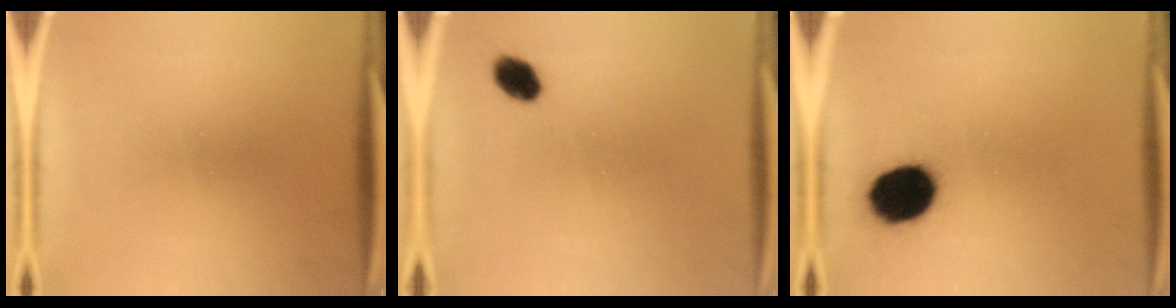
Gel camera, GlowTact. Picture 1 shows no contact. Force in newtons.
{"total": 4.0}
{"total": 12.5}